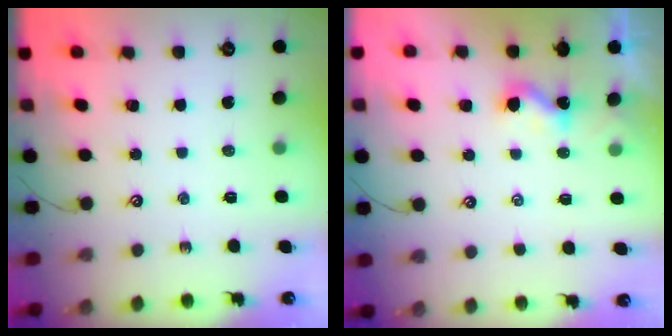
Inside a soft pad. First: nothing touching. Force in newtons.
{"total": 1.1, "press": 1.1, "slide": 0.2}